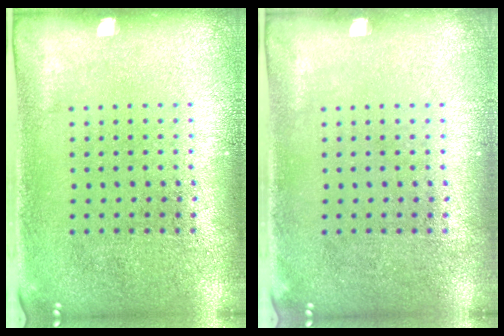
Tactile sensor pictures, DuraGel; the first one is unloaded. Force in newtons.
{"total": 0.0}